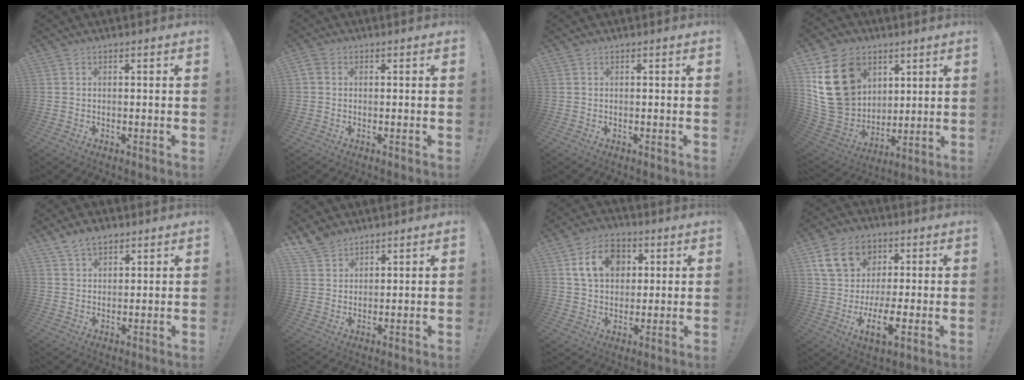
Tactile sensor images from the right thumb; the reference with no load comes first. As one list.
[{"total": 2.1, "force": [0.4, 1.8, 1.0], "torque": [-0.018, 0.006, 0.008]}, {"total": 0.0}, {"total": 22.2, "force": [7.7, 17.7, 10.9], "torque": [-0.211, -0.030, 0.165]}, {"total": 5.5, "force": [4.1, 2.9, 2.1], "torque": [-0.045, -0.016, 0.079]}, {"total": 6.0, "force": [5.1, 2.9, 0.9], "torque": [-0.025, -0.032, 0.102]}, {"total": 13.8, "force": [4.9, 10.4, 7.6], "torque": [-0.115, -0.003, 0.095]}, {"total": 17.4, "force": [1.4, 12.1, 12.4], "torque": [-0.204, 0.003, 0.034]}]